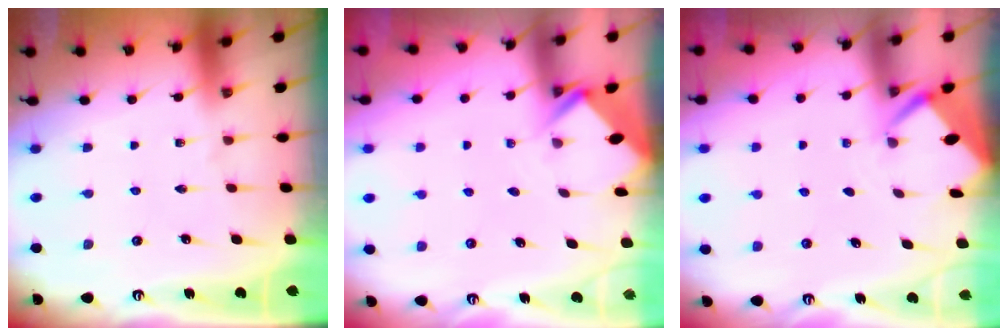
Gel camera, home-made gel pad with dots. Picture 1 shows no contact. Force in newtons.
{"total": 2.7, "press": 2.7, "slide": 0.2}
{"total": 1.9, "press": 1.9, "slide": 0.1}